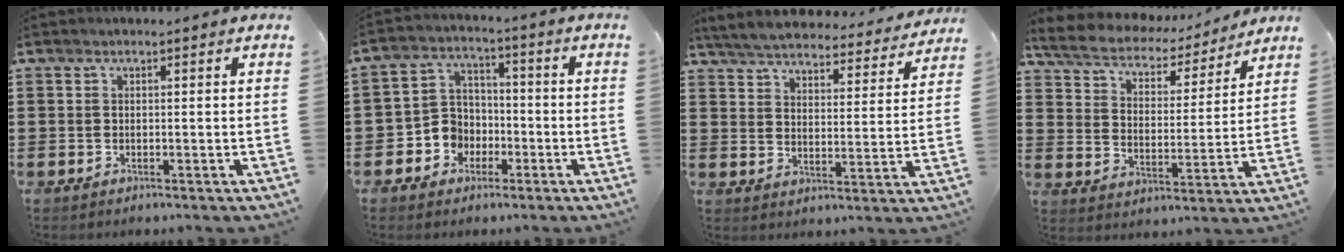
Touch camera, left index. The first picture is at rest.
{"total": 6.1, "force": [-2.1, 5.5, 1.6], "torque": [-0.056, 0.012, -0.043]}
{"total": 5.5, "force": [5.4, 0.1, 0.8], "torque": [-0.043, -0.039, 0.091]}
{"total": 5.4, "force": [5.2, 1.2, 1.2], "torque": [-0.050, -0.033, 0.085]}